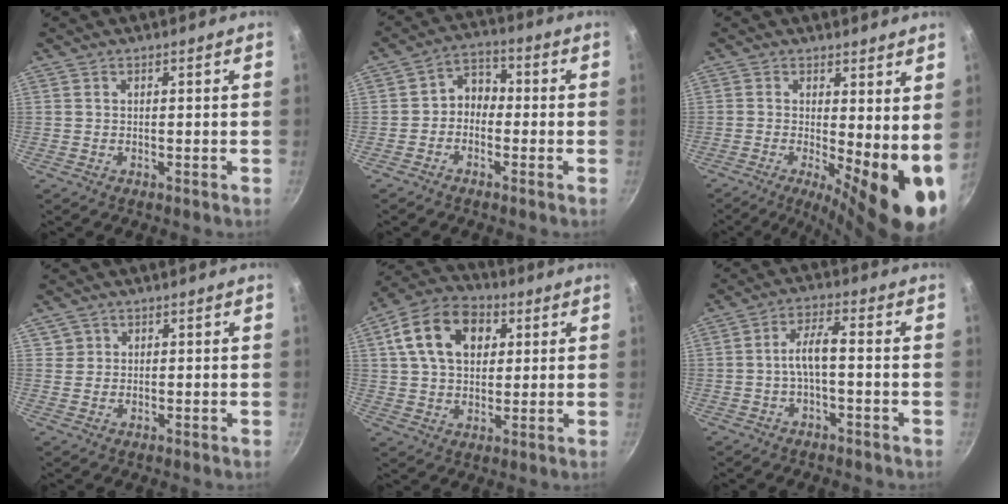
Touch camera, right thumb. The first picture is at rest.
{"total": 5.0, "force": [-1.3, 4.0, 2.8], "torque": [-0.019, 0.030, -0.036]}
{"total": 13.3, "force": [-0.8, 4.5, 12.5], "torque": [-0.147, -0.021, -0.007]}
{"total": 2.0, "force": [0.7, 1.9, 0.1], "torque": [0.016, 0.007, 0.008]}
{"total": 15.4, "force": [4.9, 10.6, 10.0], "torque": [-0.155, 0.011, 0.069]}
{"total": 5.3, "force": [-1.3, 1.7, 4.9], "torque": [-0.099, 0.031, -0.028]}